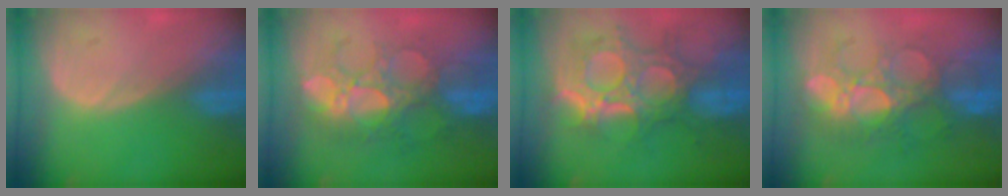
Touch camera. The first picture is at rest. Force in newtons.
{"total": 9.1, "press": 8.9, "slide": 1.8}
{"total": 12.0, "press": 10.7, "slide": 5.3}
{"total": 9.1, "press": 8.8, "slide": 2.1}